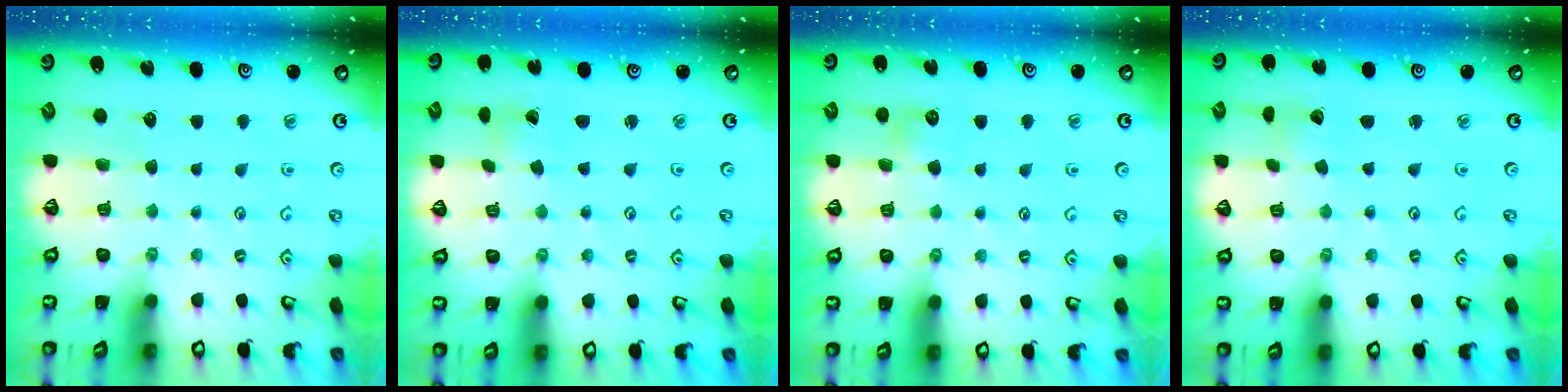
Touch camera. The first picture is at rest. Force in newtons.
{"total": 1.5, "press": 1.5, "slide": 0.1}
{"total": 5.3, "press": 5.2, "slide": 0.8}
{"total": 1.4, "press": 1.3, "slide": 0.2}